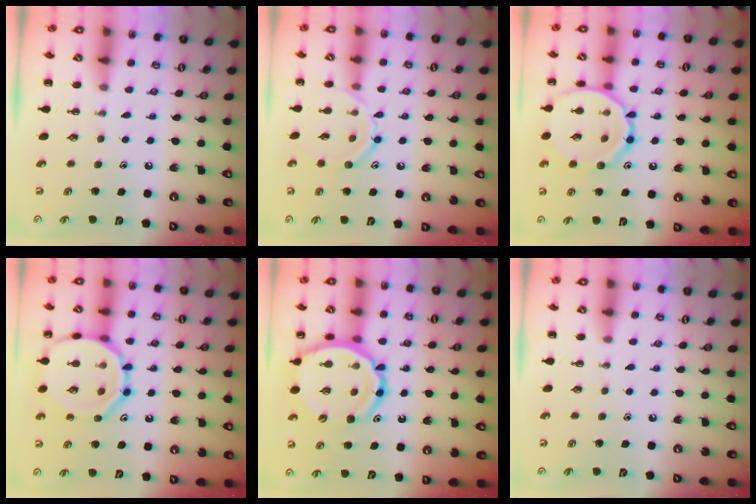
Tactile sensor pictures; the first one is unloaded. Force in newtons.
{"total": 9.8, "press": 9.7, "slide": 0.8}
{"total": 14.6, "press": 14.6, "slide": 0.8}
{"total": 15.3, "press": 15.2, "slide": 1.4}
{"total": 16.2, "press": 15.9, "slide": 3.5}
{"total": 0.0}